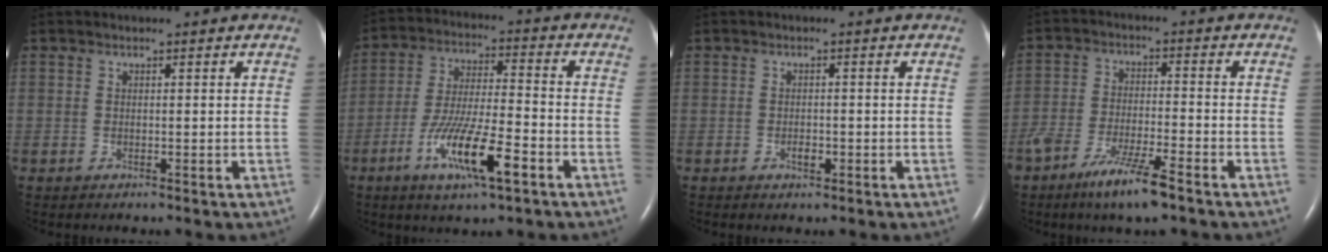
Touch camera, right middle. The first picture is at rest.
{"total": 12.2, "force": [-5.7, 1.7, 10.6], "torque": [-0.205, -0.013, -0.103]}
{"total": 1.4, "force": [-0.6, 0.7, 1.0], "torque": [-0.019, 0.001, -0.009]}
{"total": 8.5, "force": [-5.8, 0.7, 6.2], "torque": [-0.123, -0.018, -0.107]}